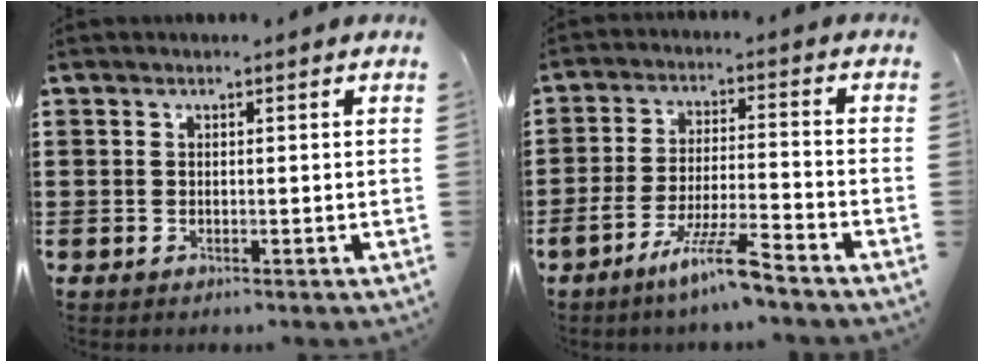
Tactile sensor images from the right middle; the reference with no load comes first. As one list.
[{"total": 7.9, "force": [-6.0, -0.1, 5.1], "torque": [-0.107, -0.011, -0.118]}]